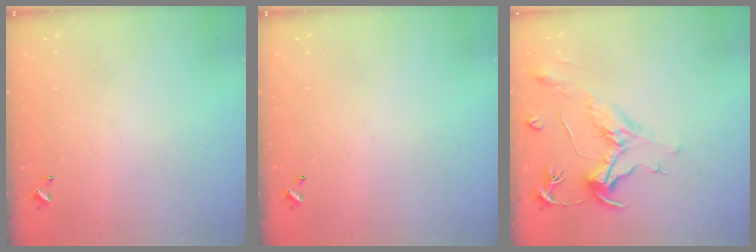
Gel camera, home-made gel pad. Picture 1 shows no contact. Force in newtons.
{"total": 0.0}
{"total": 2.2, "press": 1.7, "slide": 1.4}